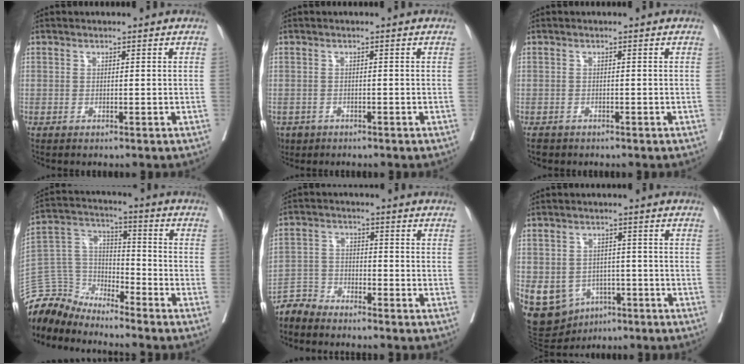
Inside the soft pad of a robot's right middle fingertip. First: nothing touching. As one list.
[{"total": 3.3, "force": [-2.1, 2.4, 0.7], "torque": [-0.011, 0.000, -0.031]}, {"total": 1.7, "force": [-1.3, 1.1, 0.3], "torque": [-0.007, 0.000, -0.020]}, {"total": 9.8, "force": [-9.6, 1.5, -0.8], "torque": [0.014, 0.048, -0.194]}, {"total": 4.3, "force": [-4.2, 1.0, -0.4], "torque": [0.011, -0.002, -0.085]}, {"total": 15.2, "force": [-5.8, 12.6, 6.3], "torque": [-0.163, 0.011, -0.070]}]